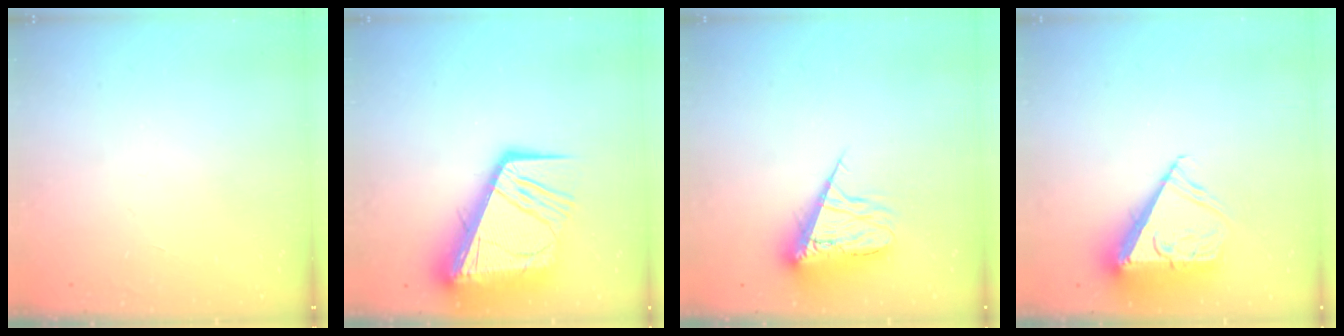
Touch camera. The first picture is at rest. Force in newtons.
{"total": 22.6, "press": 22.4, "slide": 2.8}
{"total": 9.5, "press": 9.4, "slide": 0.7}
{"total": 10.0, "press": 10.0, "slide": 0.8}